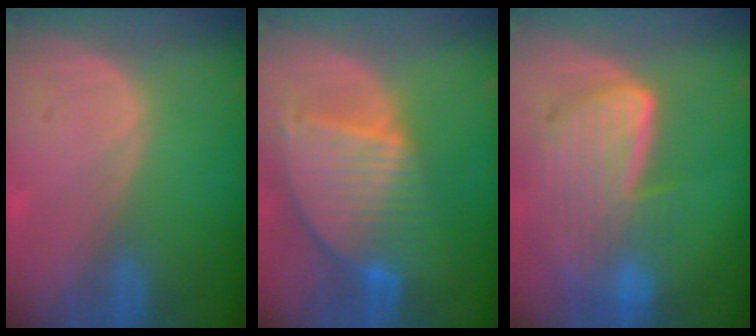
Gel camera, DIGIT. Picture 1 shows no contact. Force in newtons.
{"total": 9.4, "press": 8.1, "slide": 4.8}
{"total": 9.2, "press": 8.0, "slide": 4.5}